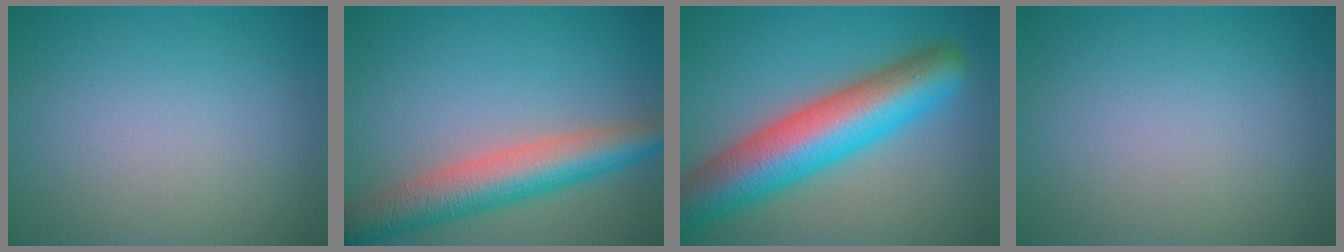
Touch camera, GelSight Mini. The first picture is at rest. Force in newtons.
{"total": 6.8, "press": 6.8, "slide": 0.2}
{"total": 10.6, "press": 10.6, "slide": 0.4}
{"total": 0.0}